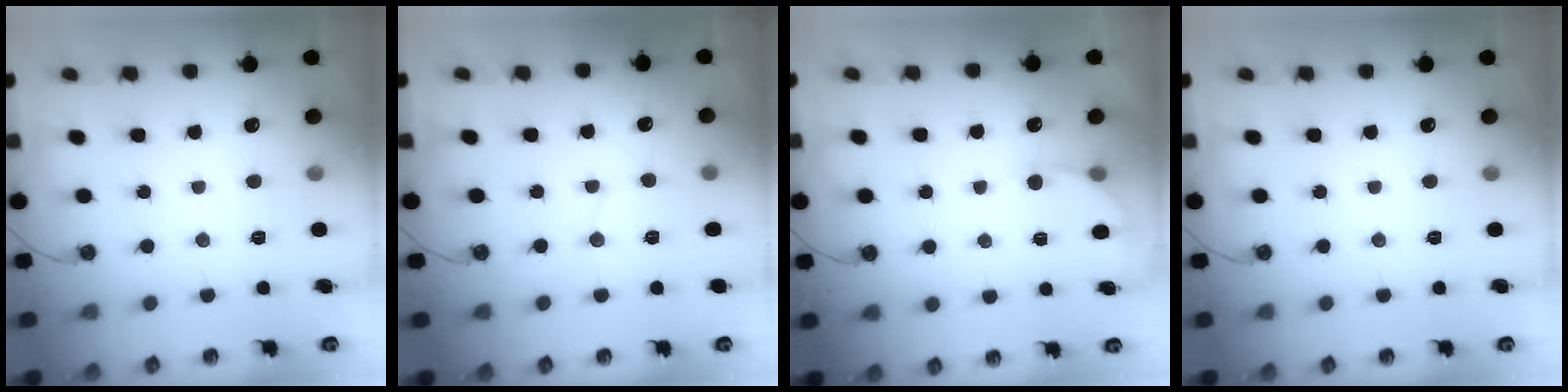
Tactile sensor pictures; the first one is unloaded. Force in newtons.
{"total": 2.9, "press": 2.9, "slide": 0.3}
{"total": 3.7, "press": 3.6, "slide": 0.2}
{"total": 0.0}